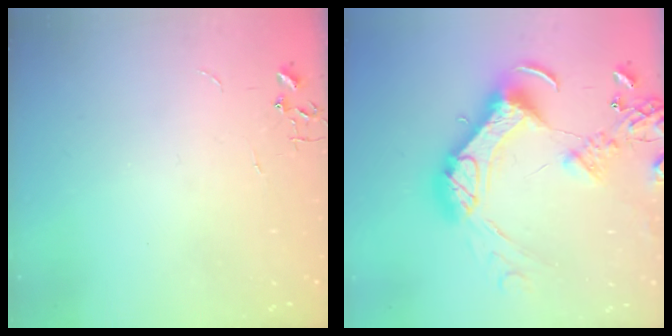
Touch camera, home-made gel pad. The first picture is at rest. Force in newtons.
{"total": 23.5, "press": 23.3, "slide": 3.0}